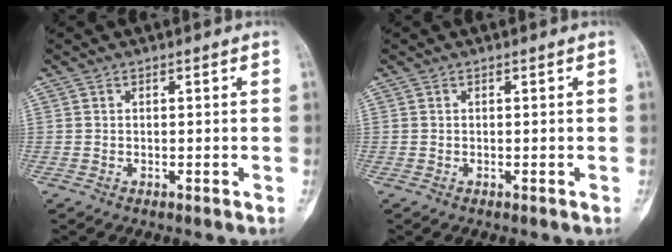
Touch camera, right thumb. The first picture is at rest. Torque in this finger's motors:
{"motor_torque": [-0.01, 0.41, 0.28, -0.05, 0.07]}